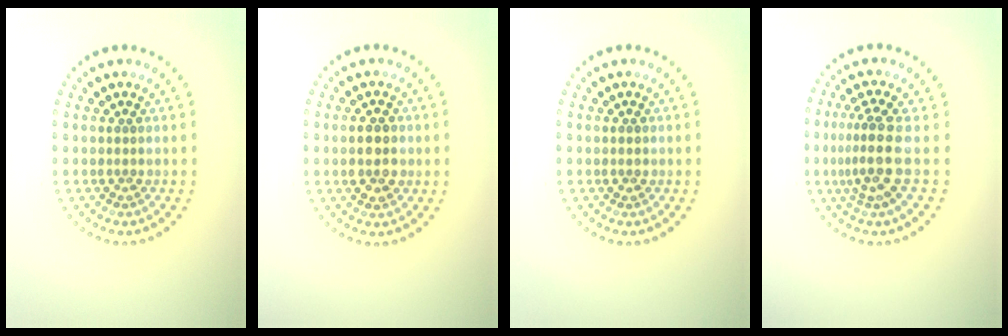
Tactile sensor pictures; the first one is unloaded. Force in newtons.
{"total": 2.7, "press": 2.7, "slide": 0.0}
{"total": 0.8, "press": 0.8, "slide": 0.2}
{"total": 3.3, "press": 2.4, "slide": 2.3}